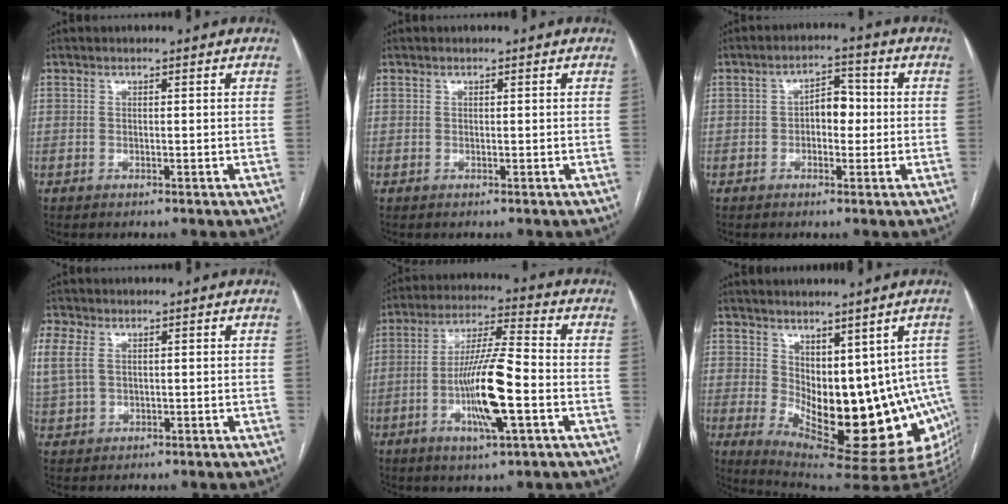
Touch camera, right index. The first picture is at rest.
{"total": 0.0}
{"total": 4.6, "force": [-0.3, 2.6, 3.8], "torque": [-0.057, 0.017, -0.007]}
{"total": 5.2, "force": [1.5, 3.6, 3.5], "torque": [-0.106, 0.020, 0.036]}
{"total": 12.9, "force": [-3.5, 1.4, 12.4], "torque": [-0.234, -0.003, -0.063]}
{"total": 18.2, "force": [-2.1, 8.6, 15.9], "torque": [-0.168, -0.002, -0.004]}